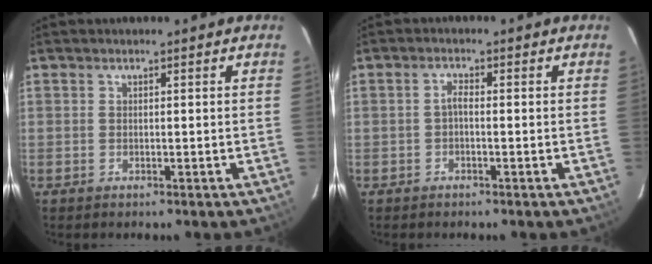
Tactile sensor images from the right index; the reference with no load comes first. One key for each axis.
{"total": 1.4, "fx": -0.5, "fy": 0.5, "fz": 1.2, "tx": -0.024, "ty": 0.006, "tz": -0.011}